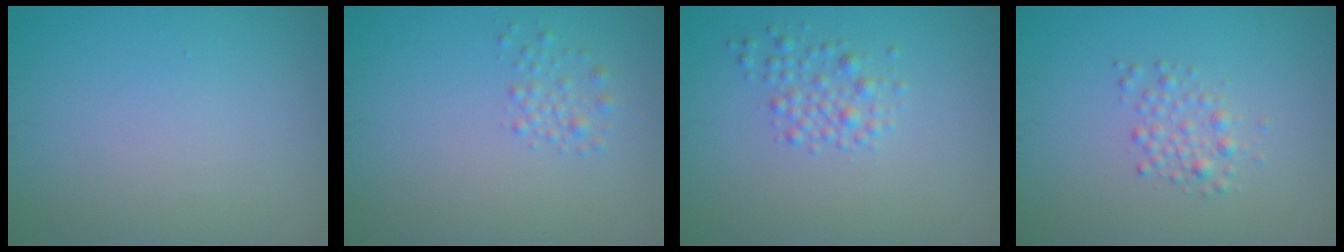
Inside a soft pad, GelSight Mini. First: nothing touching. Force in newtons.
{"total": 1.4, "press": 1.3, "slide": 0.1}
{"total": 2.0, "press": 2.0, "slide": 0.0}
{"total": 1.8, "press": 1.8, "slide": 0.0}